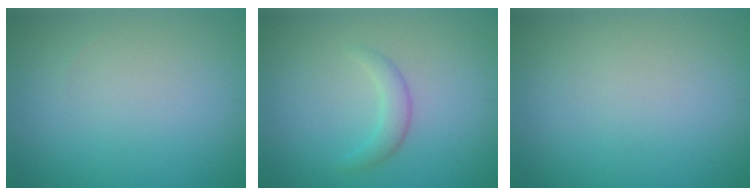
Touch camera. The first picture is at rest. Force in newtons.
{"total": 1.7, "press": 1.7, "slide": 0.2}
{"total": 0.0}